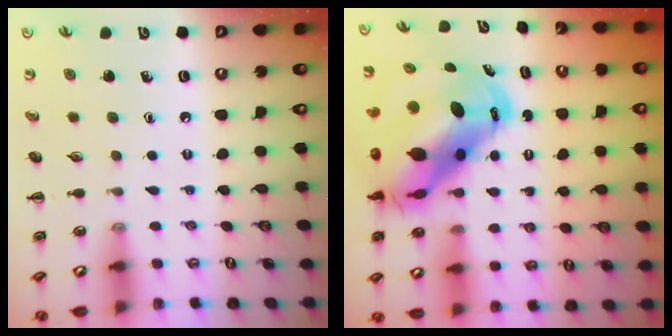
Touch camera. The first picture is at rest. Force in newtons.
{"total": 16.2, "press": 15.7, "slide": 4.2}